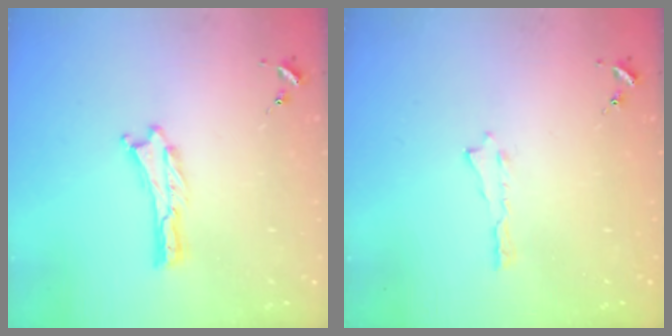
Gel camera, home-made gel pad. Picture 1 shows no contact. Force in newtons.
{"total": 0.0}